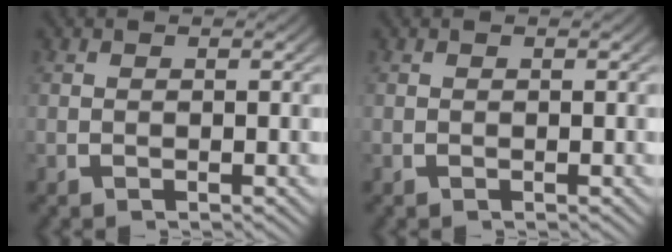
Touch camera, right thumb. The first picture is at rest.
{"total": 0.0}